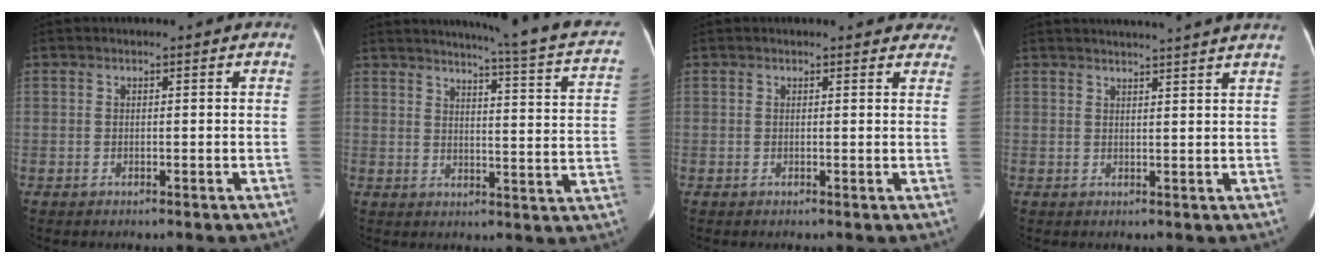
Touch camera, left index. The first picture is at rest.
{"total": 17.9, "force": [15.4, 0.4, 9.1], "torque": [-0.119, -0.052, 0.167]}
{"total": 7.2, "force": [6.7, 2.5, 1.2], "torque": [0.019, -0.002, 0.044]}
{"total": 11.8, "force": [11.0, -1.0, 4.1], "torque": [-0.059, -0.003, 0.122]}